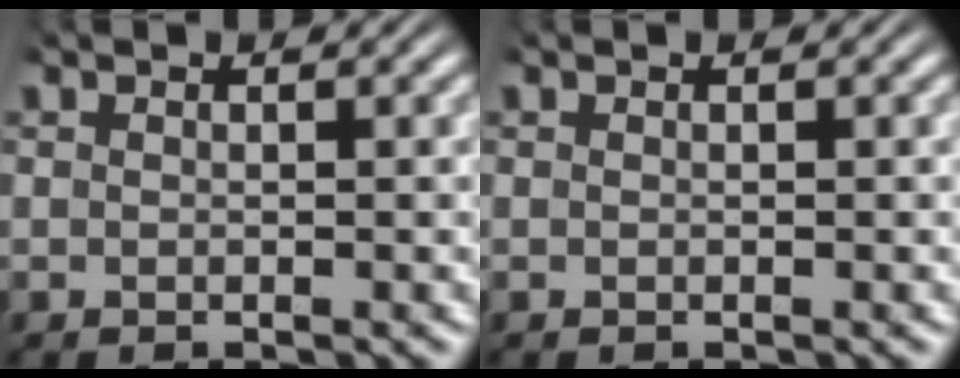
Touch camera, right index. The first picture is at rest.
{"total": 0.0}